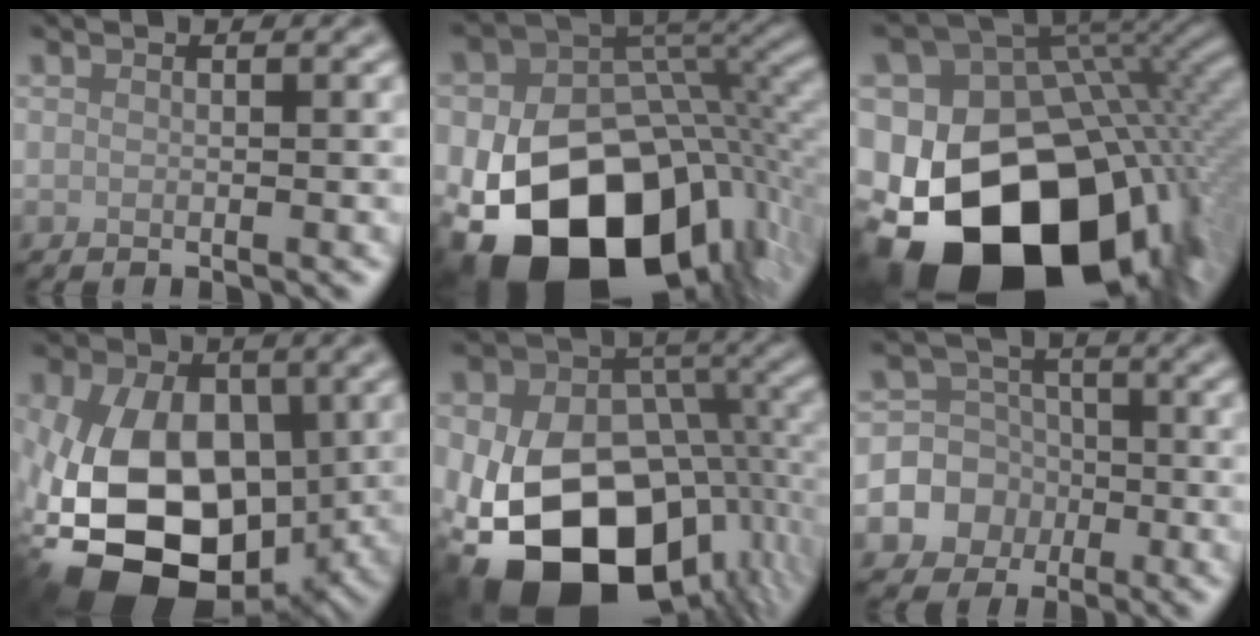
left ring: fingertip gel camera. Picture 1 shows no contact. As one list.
[{"total": 18.5, "force": [-7.2, 12.6, 11.5], "torque": [-0.201, -0.029, -0.111]}, {"total": 20.7, "force": [-7.7, 14.3, 12.8], "torque": [-0.244, -0.025, -0.119]}, {"total": 15.1, "force": [-2.1, 10.2, 11.0], "torque": [-0.207, -0.017, -0.042]}, {"total": 19.5, "force": [-5.9, 13.9, 12.3], "torque": [-0.228, -0.028, -0.087]}, {"total": 9.1, "force": [-2.9, 8.5, 1.4], "torque": [-0.035, -0.009, -0.069]}]